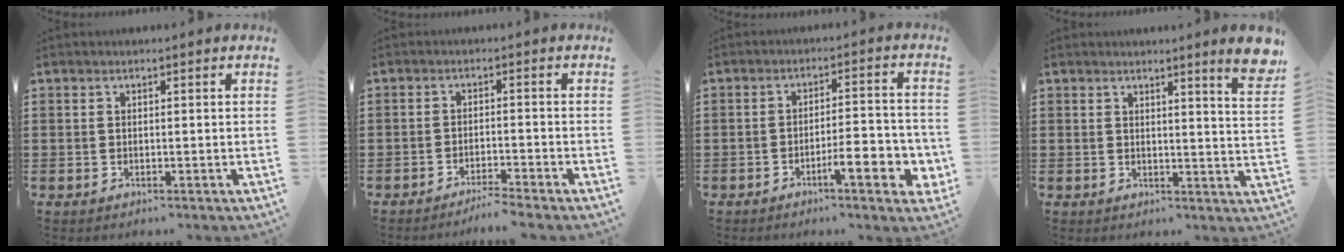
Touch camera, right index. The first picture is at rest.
{"total": 2.6, "force": [-2.5, -0.4, 0.6], "torque": [-0.012, 0.000, -0.051]}
{"total": 7.1, "force": [-3.2, 1.6, 6.2], "torque": [-0.088, -0.002, -0.054]}
{"total": 4.7, "force": [3.6, -0.4, 3.0], "torque": [-0.055, -0.017, 0.059]}